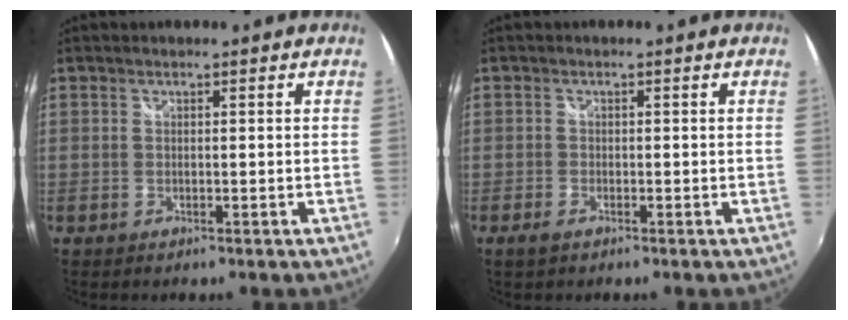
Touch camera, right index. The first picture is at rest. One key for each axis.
{"total": 1.9, "fx": -1.4, "fy": 0.8, "fz": 1.1, "tx": -0.027, "ty": -0.004, "tz": -0.028}